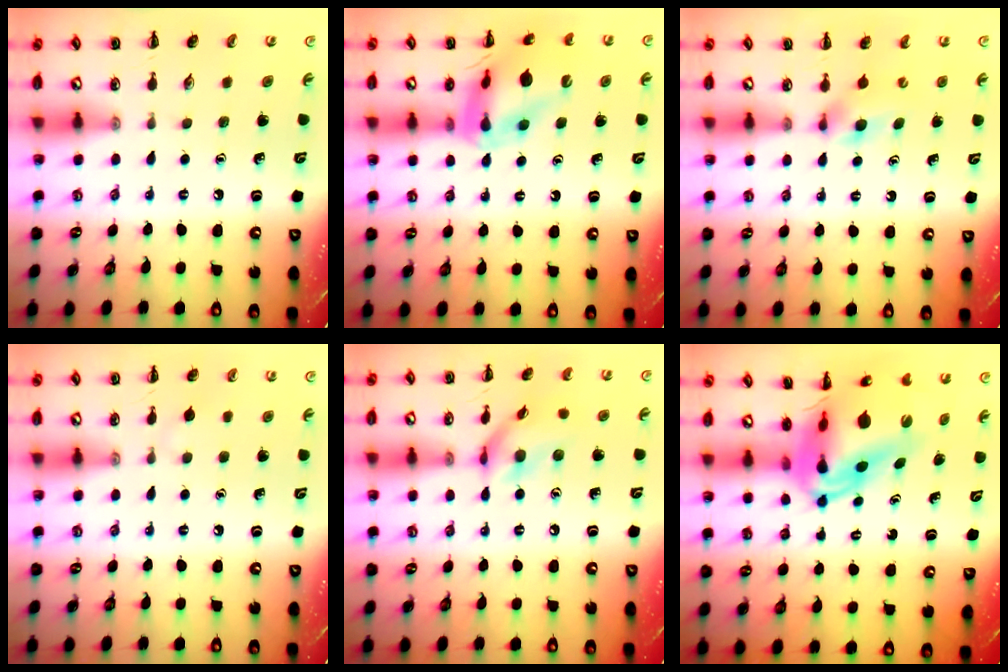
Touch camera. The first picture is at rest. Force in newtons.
{"total": 16.6, "press": 16.4, "slide": 2.3}
{"total": 3.9, "press": 3.7, "slide": 1.4}
{"total": 4.2, "press": 3.9, "slide": 1.6}
{"total": 11.9, "press": 11.8, "slide": 1.4}
{"total": 10.0, "press": 9.5, "slide": 3.2}